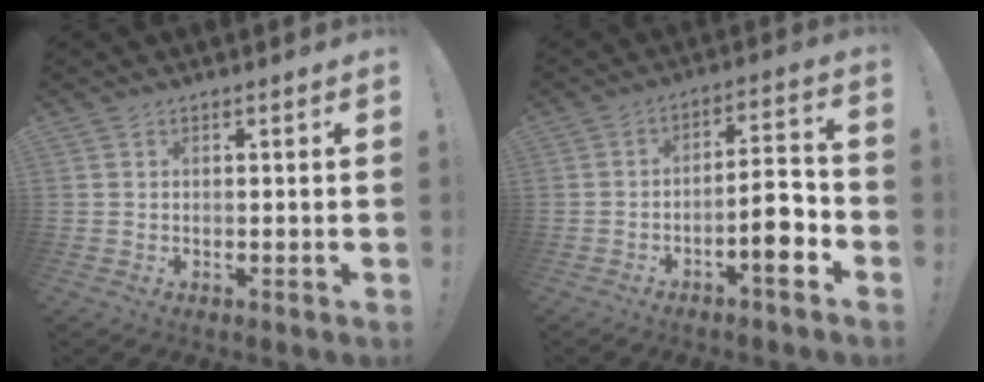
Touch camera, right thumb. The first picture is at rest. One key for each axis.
{"total": 9.0, "fx": -4.1, "fy": 2.3, "fz": 7.6, "tx": -0.108, "ty": 0.020, "tz": -0.071}